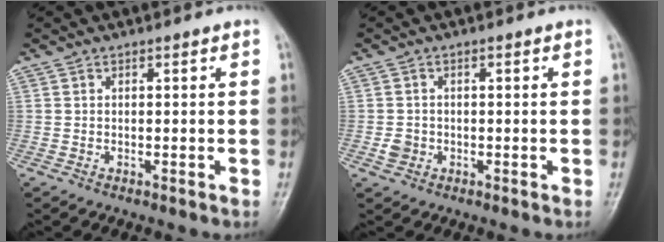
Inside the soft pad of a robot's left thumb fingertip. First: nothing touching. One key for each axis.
{"total": 2.2, "fx": -0.6, "fy": 2.0, "fz": 0.8, "tx": -0.009, "ty": 0.005, "tz": -0.011}